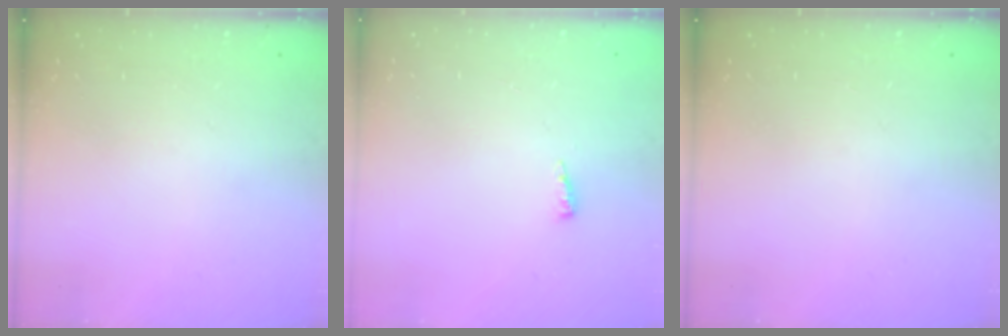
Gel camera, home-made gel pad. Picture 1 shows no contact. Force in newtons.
{"total": 5.0, "press": 4.9, "slide": 0.9}
{"total": 0.0}